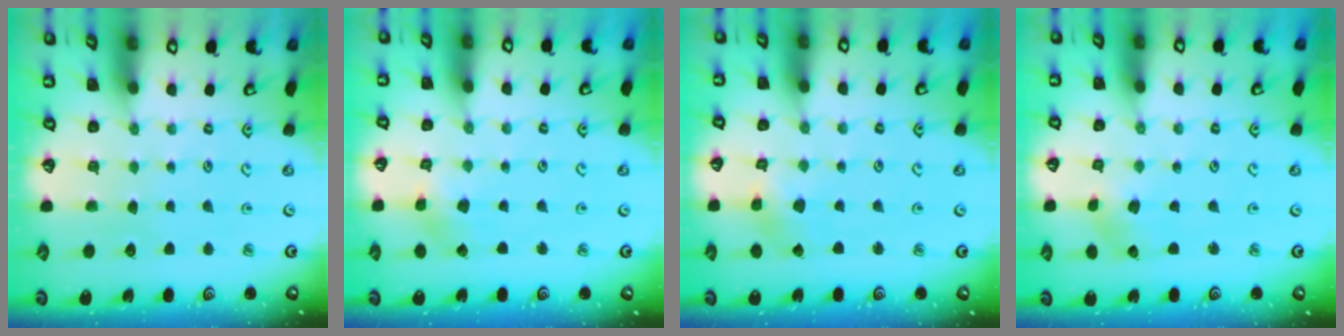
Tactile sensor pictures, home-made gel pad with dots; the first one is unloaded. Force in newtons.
{"total": 2.6, "press": 2.5, "slide": 0.3}
{"total": 2.6, "press": 2.6, "slide": 0.1}
{"total": 4.3, "press": 4.3, "slide": 0.2}